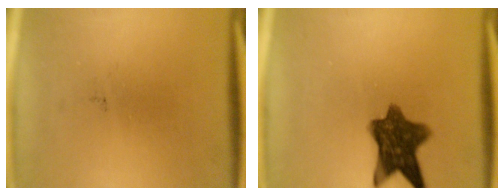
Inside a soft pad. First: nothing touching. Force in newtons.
{"total": 9.5}